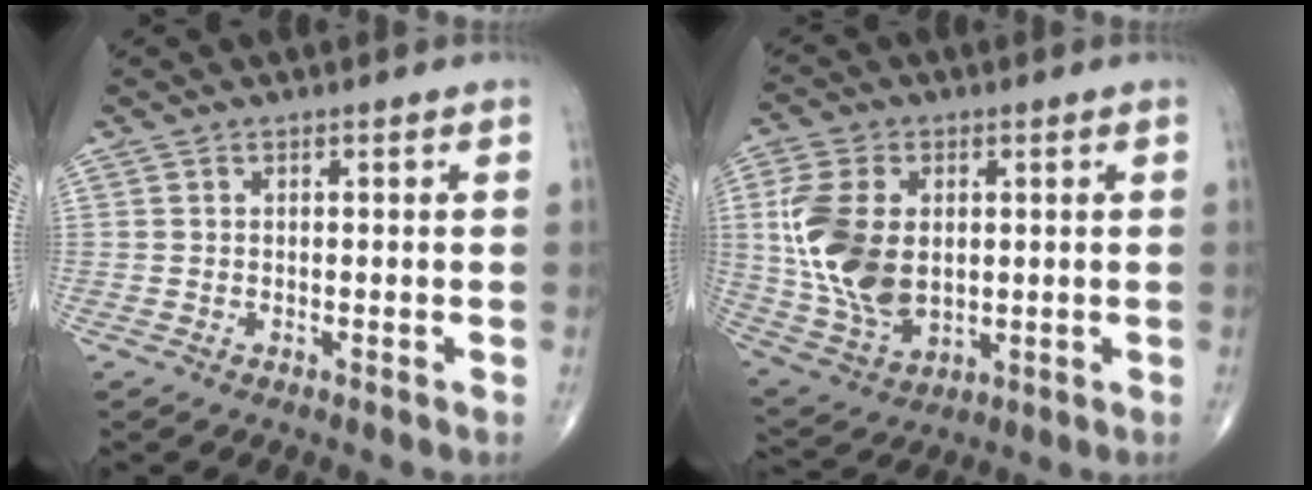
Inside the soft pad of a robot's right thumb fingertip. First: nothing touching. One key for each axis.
{"total": 16.0, "fx": 1.6, "fy": 10.5, "fz": 12.0, "tx": -0.238, "ty": -0.011, "tz": 0.041}